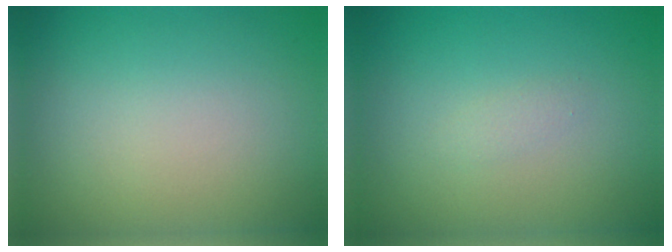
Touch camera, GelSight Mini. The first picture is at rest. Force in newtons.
{"total": 0.6, "press": 0.6, "slide": 0.0}